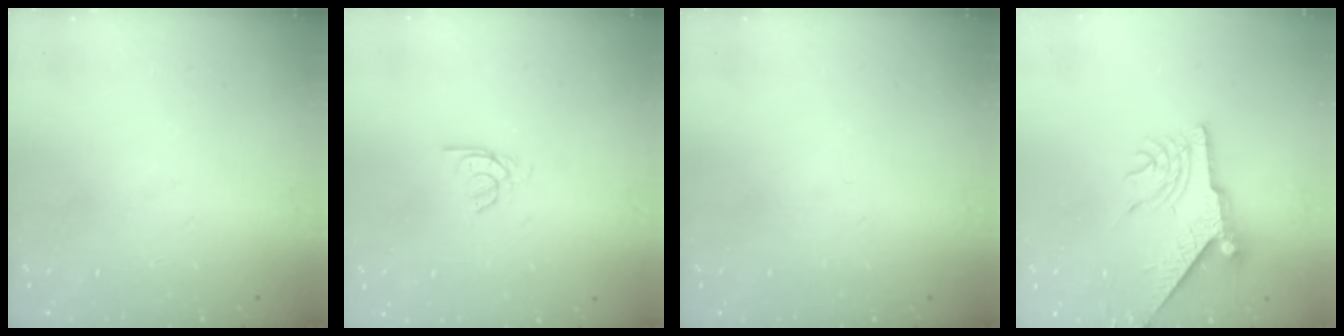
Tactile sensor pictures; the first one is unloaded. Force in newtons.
{"total": 2.3, "press": 2.3, "slide": 0.2}
{"total": 0.0}
{"total": 9.4, "press": 9.3, "slide": 0.8}